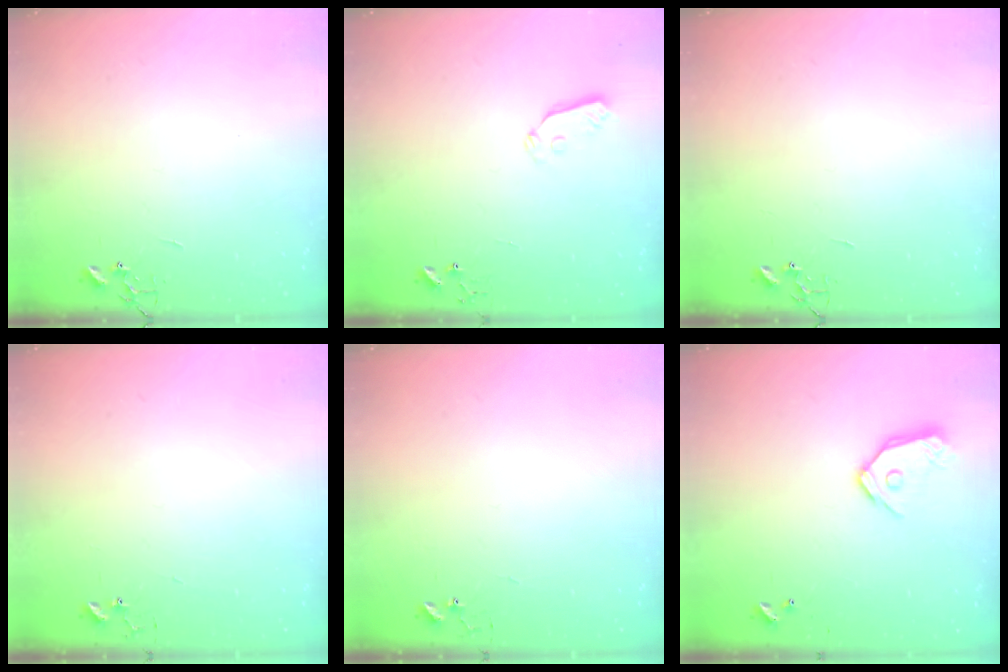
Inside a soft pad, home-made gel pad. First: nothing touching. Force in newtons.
{"total": 5.0, "press": 4.9, "slide": 0.6}
{"total": 0.0}
{"total": 3.1, "press": 3.1, "slide": 0.3}
{"total": 5.2, "press": 5.2, "slide": 0.4}
{"total": 11.6, "press": 11.5, "slide": 1.2}